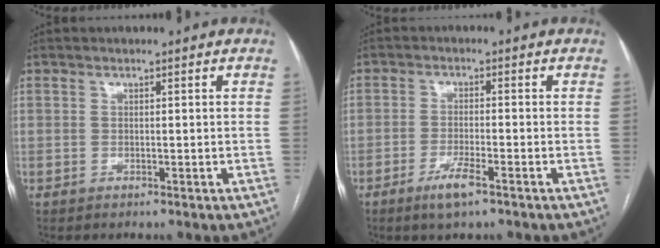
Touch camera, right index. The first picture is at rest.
{"total": 4.4, "force": [-2.8, 0.5, 3.4], "torque": [-0.068, -0.006, -0.051]}